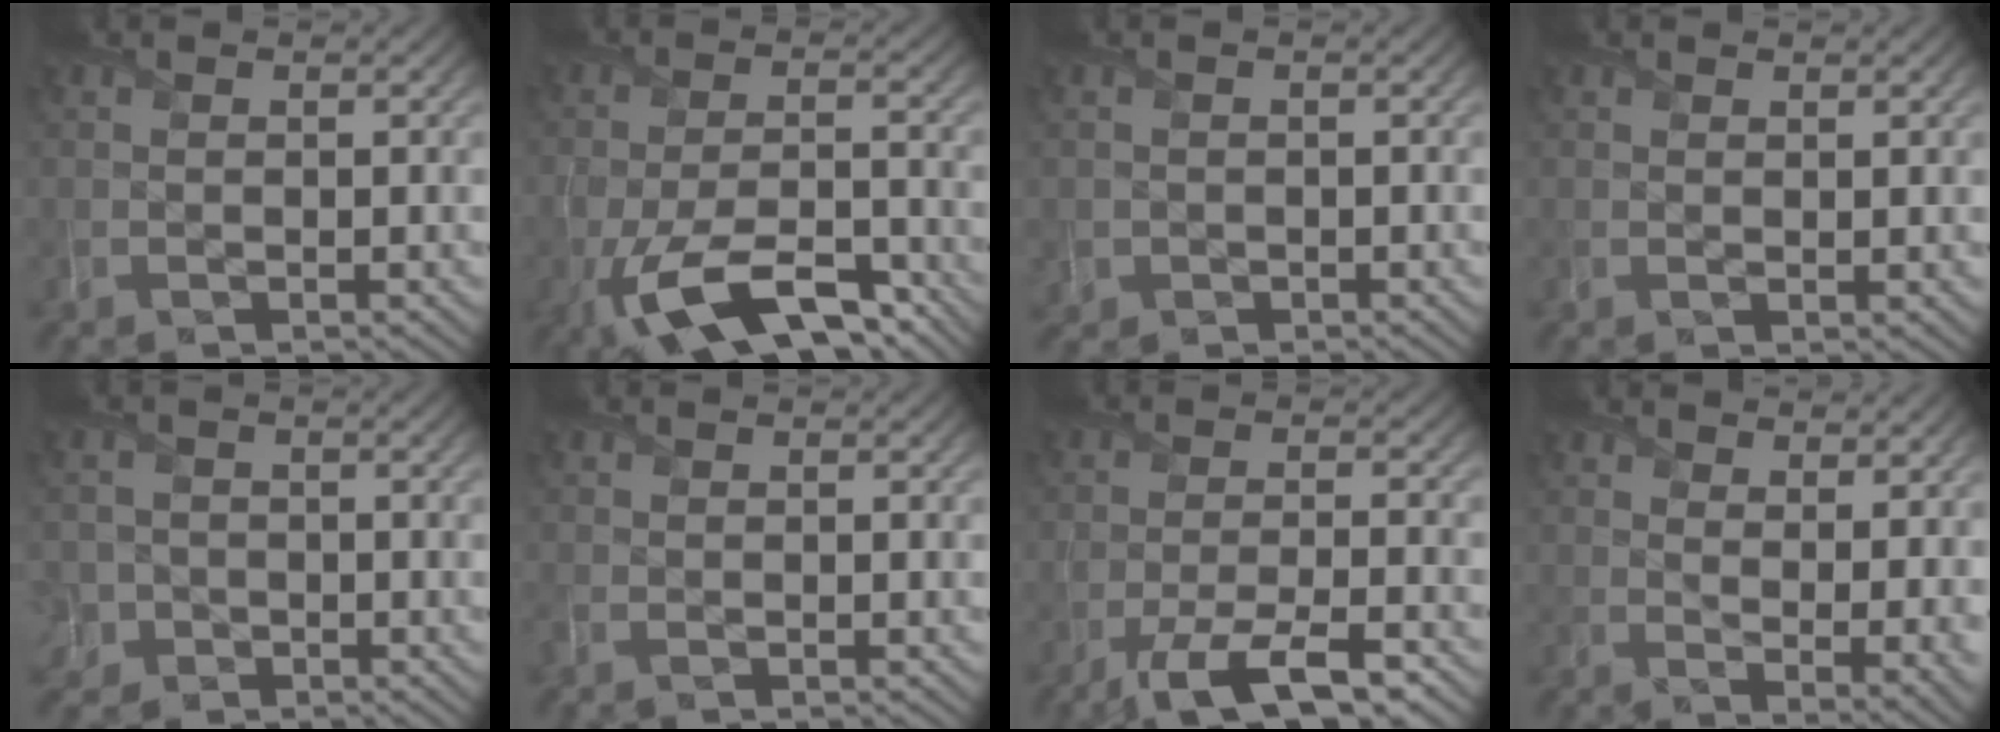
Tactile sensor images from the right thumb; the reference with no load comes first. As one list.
[{"total": 12.3, "force": [-7.5, 4.9, 8.4], "torque": [-0.160, -0.013, -0.136]}, {"total": 1.3, "force": [-0.5, 1.2, 0.0], "torque": [0.004, -0.007, -0.012]}, {"total": 1.1, "force": [0.8, 0.2, 0.7], "torque": [-0.014, -0.005, 0.014]}, {"total": 4.1, "force": [-1.8, 3.5, 1.1], "torque": [-0.031, -0.002, -0.044]}, {"total": 1.2, "force": [-0.8, 0.4, 0.7], "torque": [-0.025, -0.010, -0.022]}, {"total": 8.4, "force": [-5.8, 2.1, 5.7], "torque": [-0.102, -0.001, -0.103]}, {"total": 7.3, "force": [4.2, 2.7, 5.3], "torque": [-0.086, -0.008, 0.079]}]